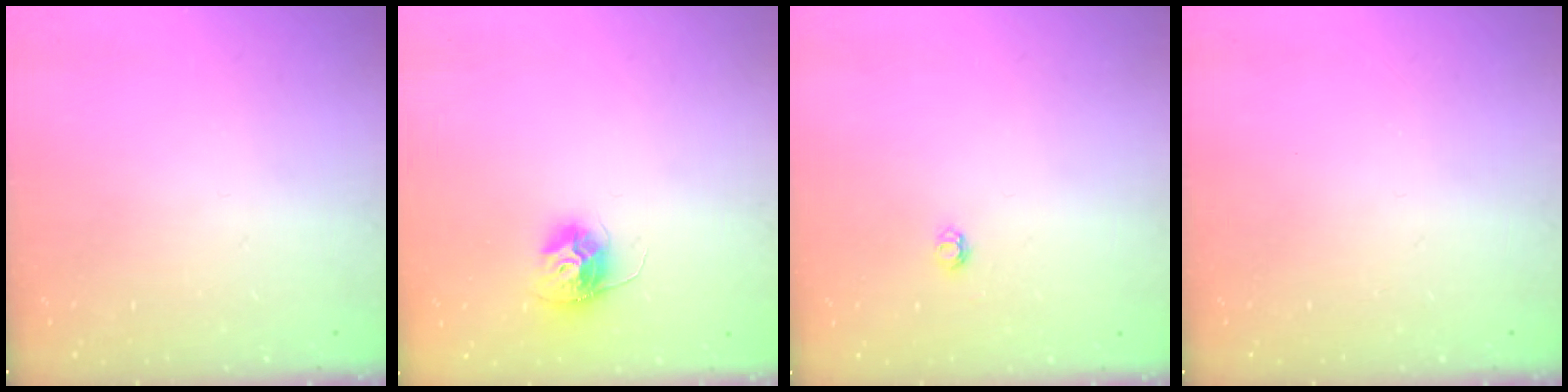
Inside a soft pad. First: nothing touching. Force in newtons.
{"total": 10.7, "press": 10.7, "slide": 0.7}
{"total": 2.9, "press": 2.9, "slide": 0.4}
{"total": 0.0}